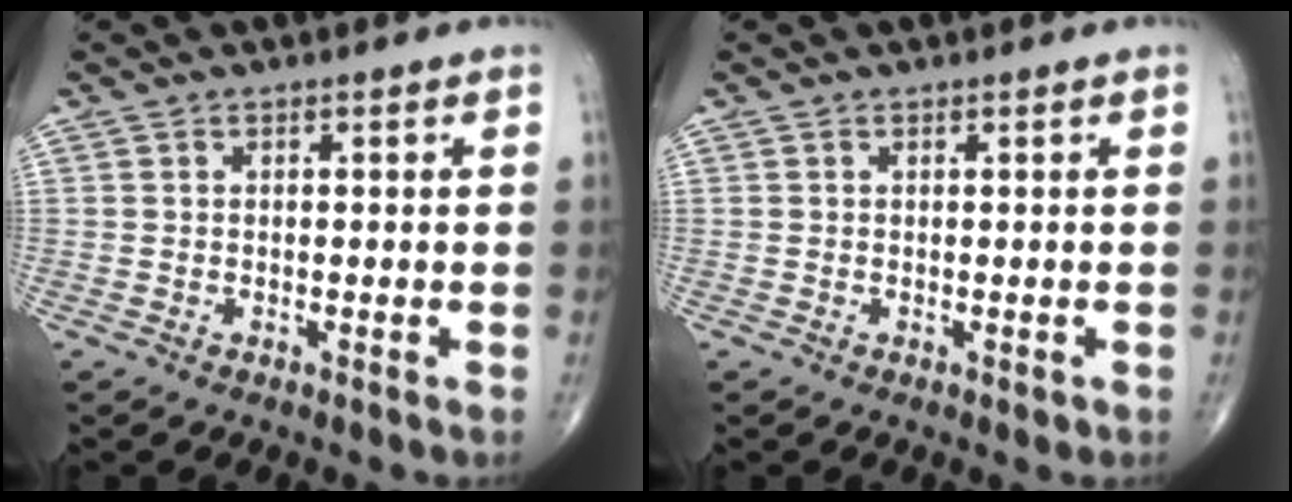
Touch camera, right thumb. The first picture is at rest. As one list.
[{"total": 0.6, "force": [-0.1, 0.3, 0.4], "torque": [-0.002, -0.001, 0.001]}]